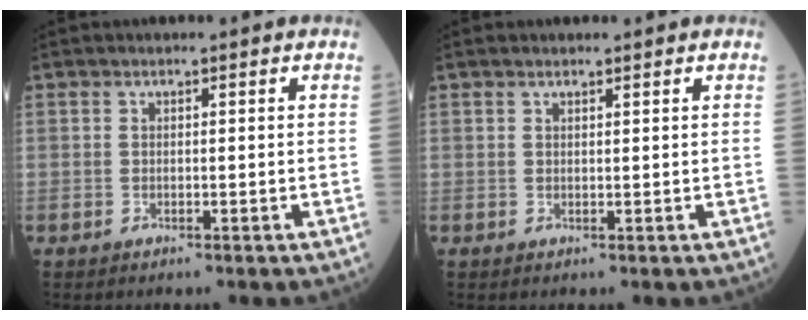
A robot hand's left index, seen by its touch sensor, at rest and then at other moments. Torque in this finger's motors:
{"motor_torque": [-0.14, -0.11, 0.06, 0.02]}